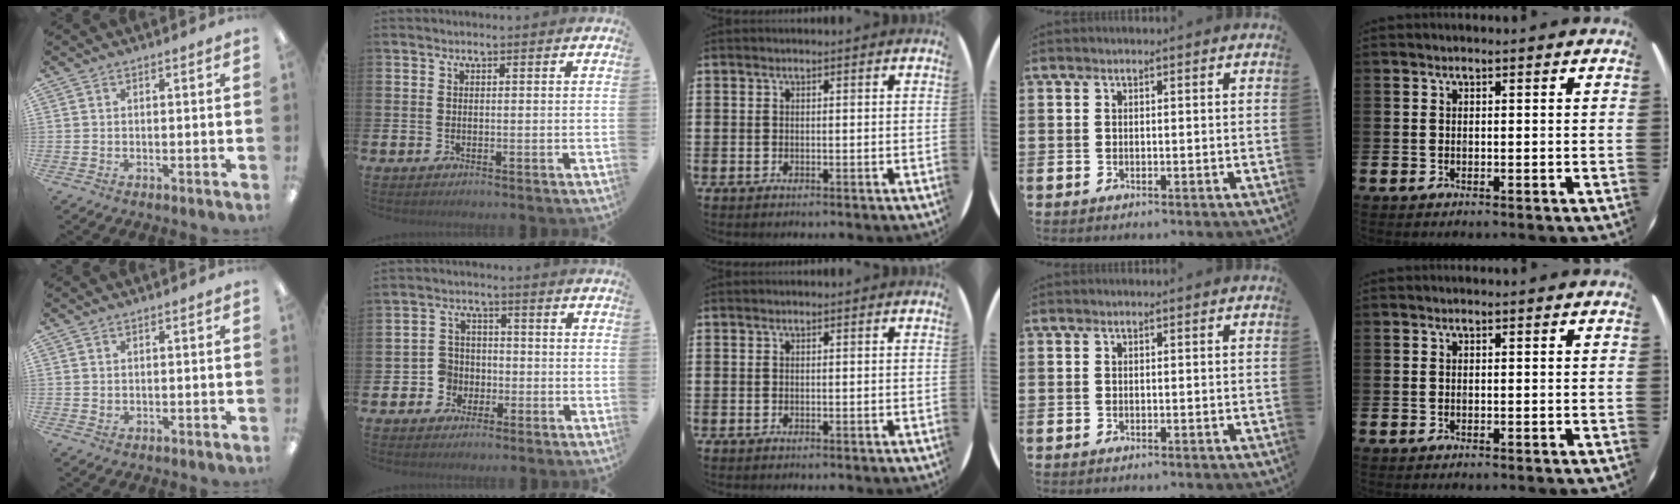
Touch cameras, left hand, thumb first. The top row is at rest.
{"thumb": {"total": 0.8, "force": [0.6, 0.4, 0.4], "torque": [-0.009, 0.001, 0.010]}, "index": {"total": 4.3, "force": [-1.6, 3.9, 0.7], "torque": [-0.022, 0.005, -0.034]}}